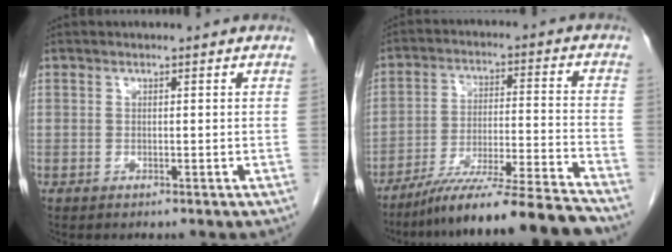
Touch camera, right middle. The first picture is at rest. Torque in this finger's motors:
{"motor_torque": [1.16, -0.98, 0.56, 0.15]}